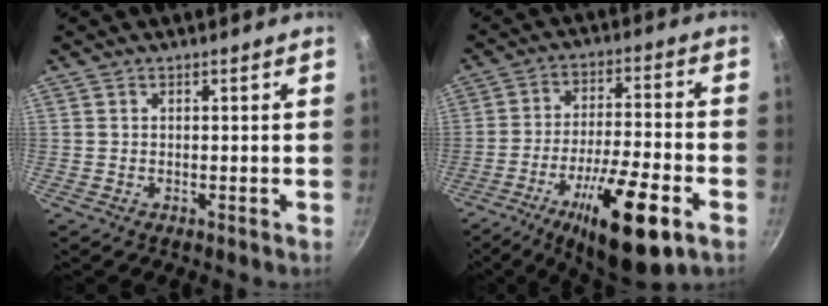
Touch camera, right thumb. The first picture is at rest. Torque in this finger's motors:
{"motor_torque": [2.70, 2.22, 1.32, -1.45, 0.48]}